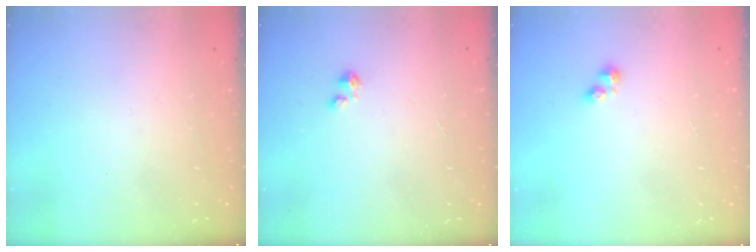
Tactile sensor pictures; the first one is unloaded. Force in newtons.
{"total": 0.5, "press": 0.5, "slide": 0.2}
{"total": 2.5, "press": 2.4, "slide": 0.3}